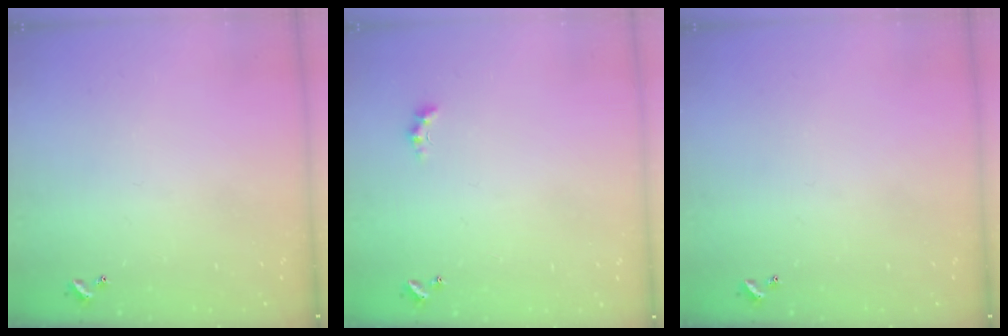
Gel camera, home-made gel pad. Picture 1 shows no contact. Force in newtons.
{"total": 1.1, "press": 1.1, "slide": 0.4}
{"total": 0.0}